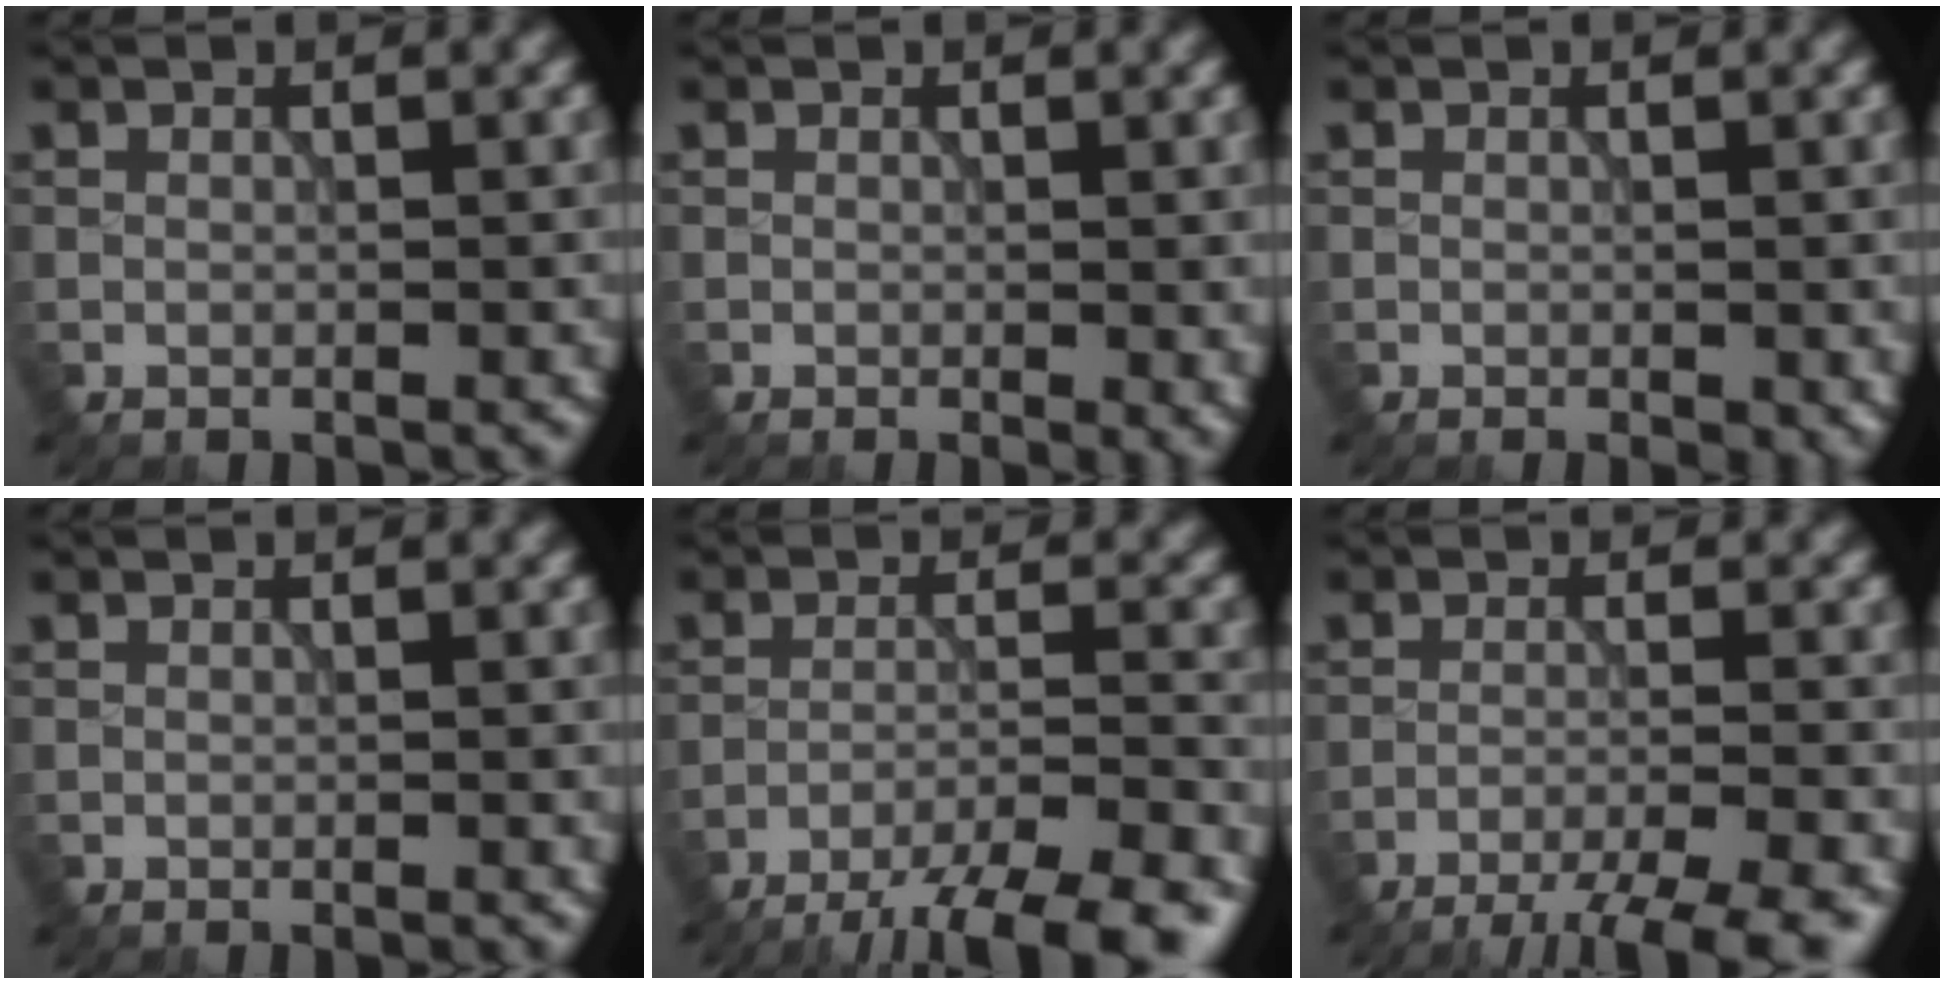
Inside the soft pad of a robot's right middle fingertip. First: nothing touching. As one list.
[{"total": 1.0, "force": [-0.1, 0.3, 0.9], "torque": [-0.013, -0.006, -0.001]}, {"total": 1.1, "force": [-0.4, 0.4, 1.0], "torque": [-0.013, -0.005, -0.002]}, {"total": 0.0}, {"total": 10.9, "force": [-9.3, 2.2, 5.3], "torque": [-0.078, -0.013, -0.125]}, {"total": 7.9, "force": [-6.7, 1.3, 4.0], "torque": [-0.056, -0.014, -0.095]}]